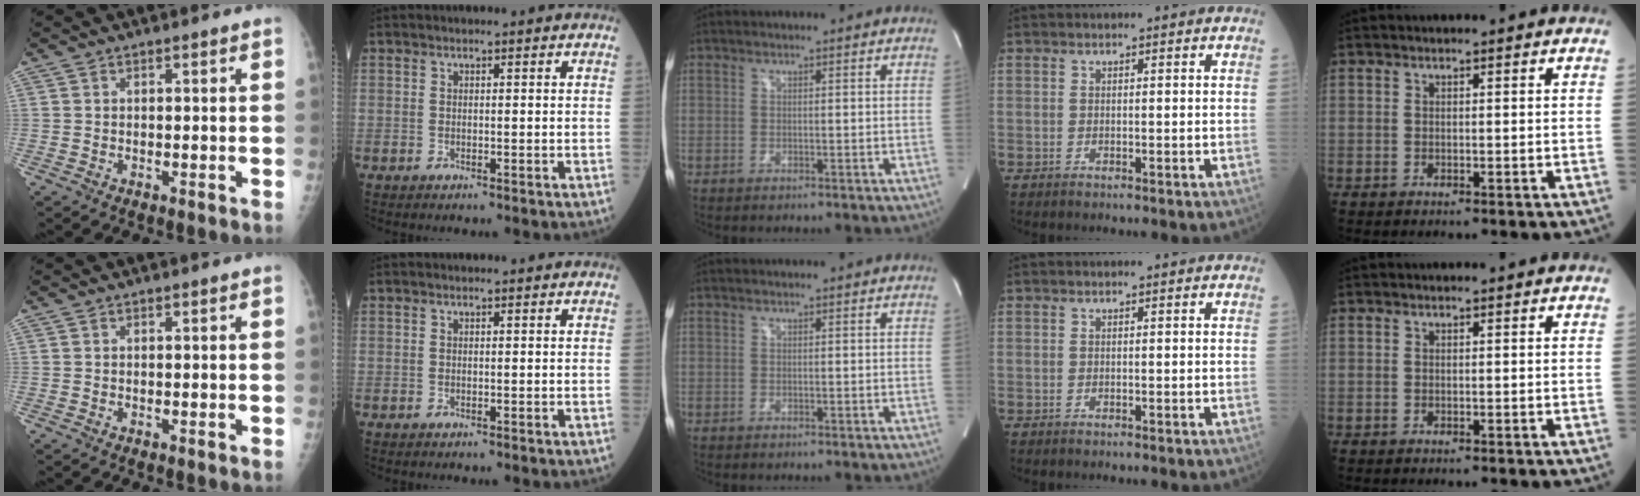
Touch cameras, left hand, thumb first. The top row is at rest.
{}